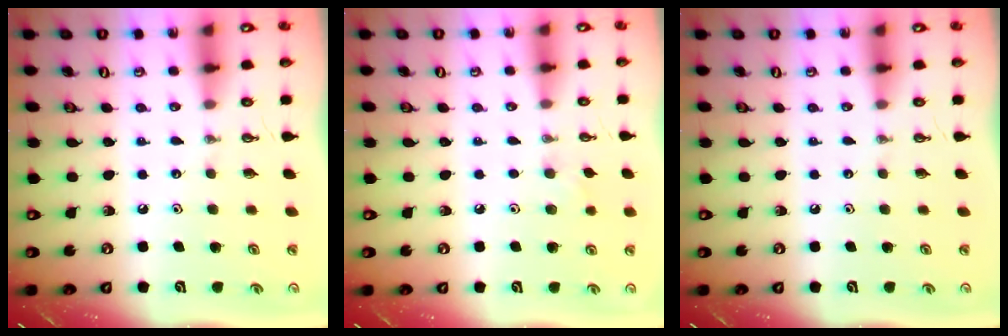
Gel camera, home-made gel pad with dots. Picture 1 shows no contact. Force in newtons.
{"total": 4.8, "press": 4.8, "slide": 0.8}
{"total": 0.0}